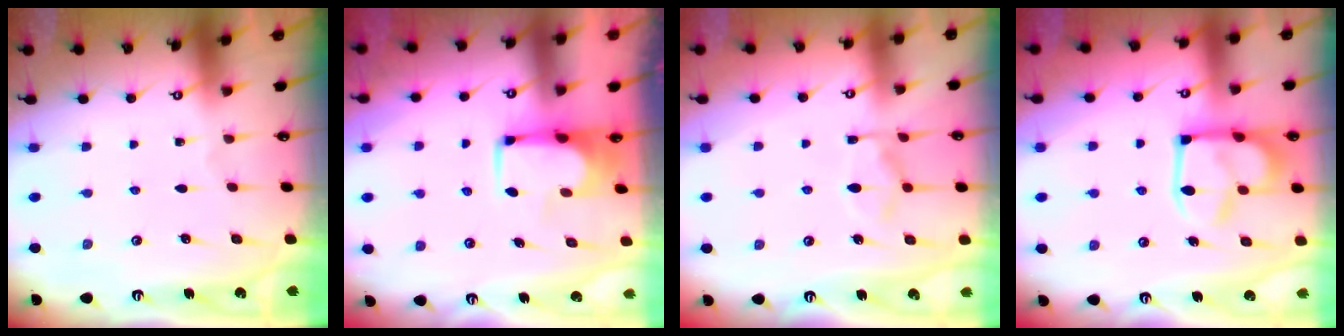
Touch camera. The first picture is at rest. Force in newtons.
{"total": 1.7, "press": 1.7, "slide": 0.1}
{"total": 6.1, "press": 5.9, "slide": 1.3}
{"total": 12.7, "press": 12.6, "slide": 1.1}